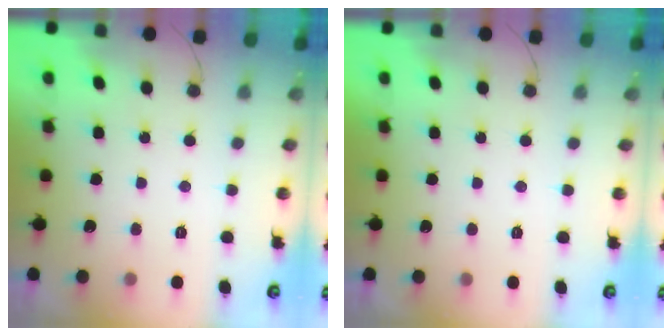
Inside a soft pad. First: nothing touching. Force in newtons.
{"total": 1.6, "press": 1.6, "slide": 0.0}